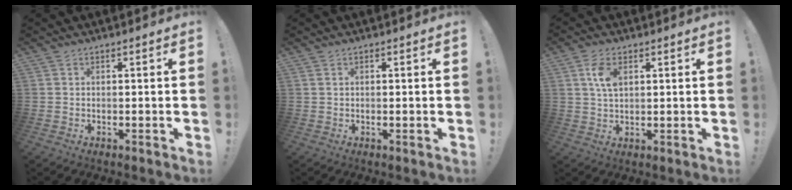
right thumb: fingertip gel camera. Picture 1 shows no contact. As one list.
[{"total": 0.5, "force": [0.3, 0.0, 0.4], "torque": [-0.006, 0.001, 0.005]}, {"total": 6.3, "force": [2.2, 3.4, 4.8], "torque": [-0.091, -0.003, 0.038]}]